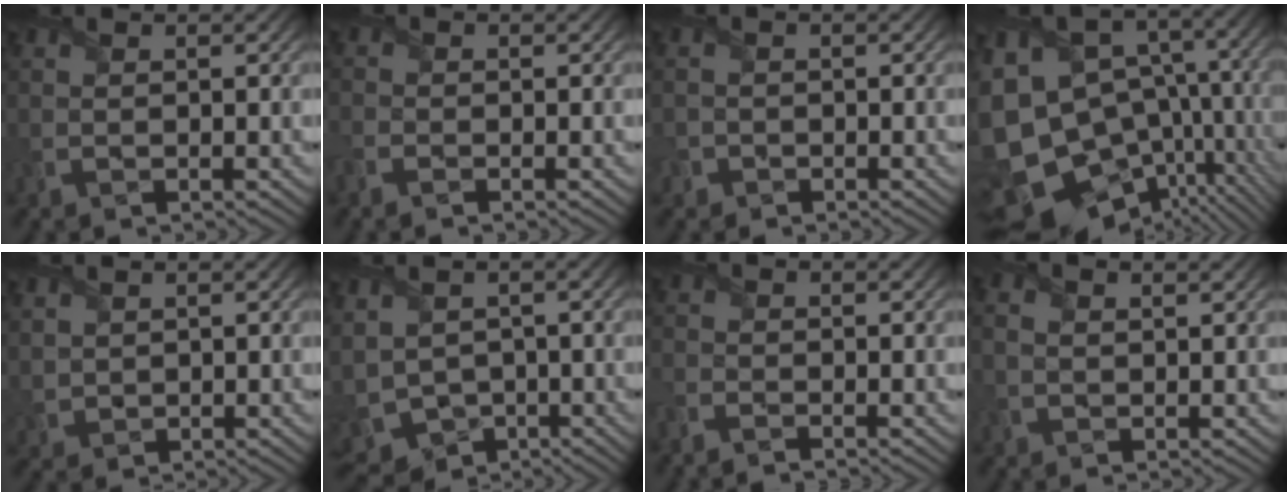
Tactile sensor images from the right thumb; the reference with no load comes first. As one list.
[{"total": 2.2, "force": [-1.5, 1.2, 1.1], "torque": [-0.029, -0.006, -0.035]}, {"total": 1.9, "force": [-1.2, 1.5, -0.1], "torque": [0.003, 0.003, -0.027]}, {"total": 17.9, "force": [-3.9, 13.7, 10.9], "torque": [-0.263, -0.031, -0.017]}, {"total": 2.0, "force": [1.1, 1.6, 0.5], "torque": [-0.031, -0.003, 0.027]}, {"total": 8.0, "force": [-1.5, 6.3, 4.7], "torque": [-0.139, -0.027, -0.027]}, {"total": 2.4, "force": [-2.2, 0.7, 0.8], "torque": [-0.021, -0.005, -0.054]}, {"total": 1.8, "force": [0.3, 1.0, 1.4], "torque": [-0.033, 0.001, 0.007]}]